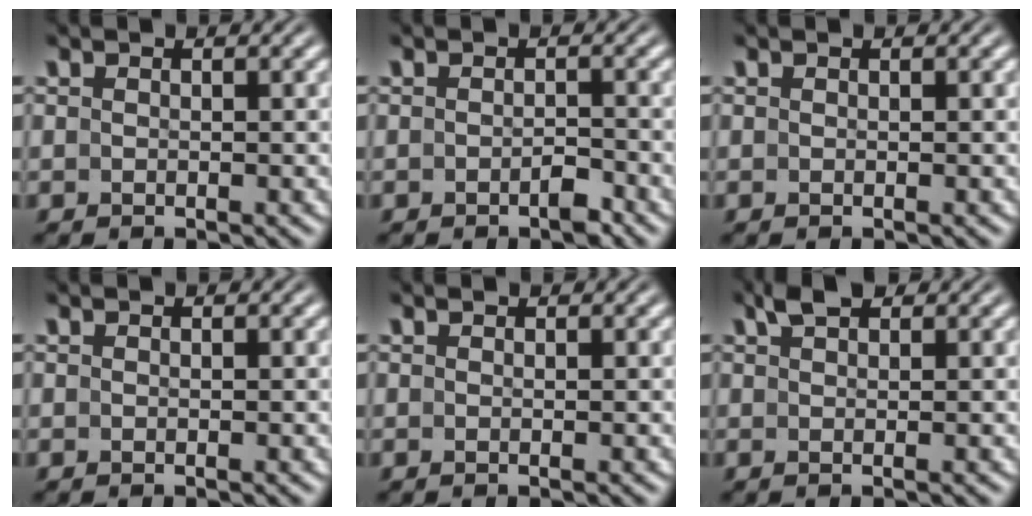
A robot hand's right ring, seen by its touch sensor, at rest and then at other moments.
{"total": 1.2, "force": [-1.0, 0.2, 0.6], "torque": [-0.006, 0.000, -0.015]}
{"total": 0.0}
{"total": 0.0}
{"total": 0.6, "force": [0.1, -0.5, 0.0], "torque": [0.001, 0.000, 0.003]}
{"total": 1.9, "force": [1.5, -0.4, 1.1], "torque": [-0.015, 0.003, 0.028]}